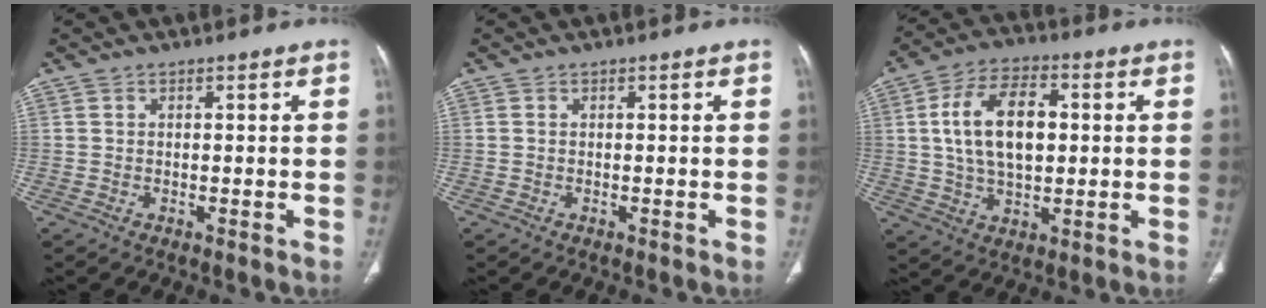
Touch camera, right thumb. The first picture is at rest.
{"total": 0.0}
{"total": 13.7, "force": [1.8, 7.8, 11.2], "torque": [-0.190, 0.009, 0.031]}